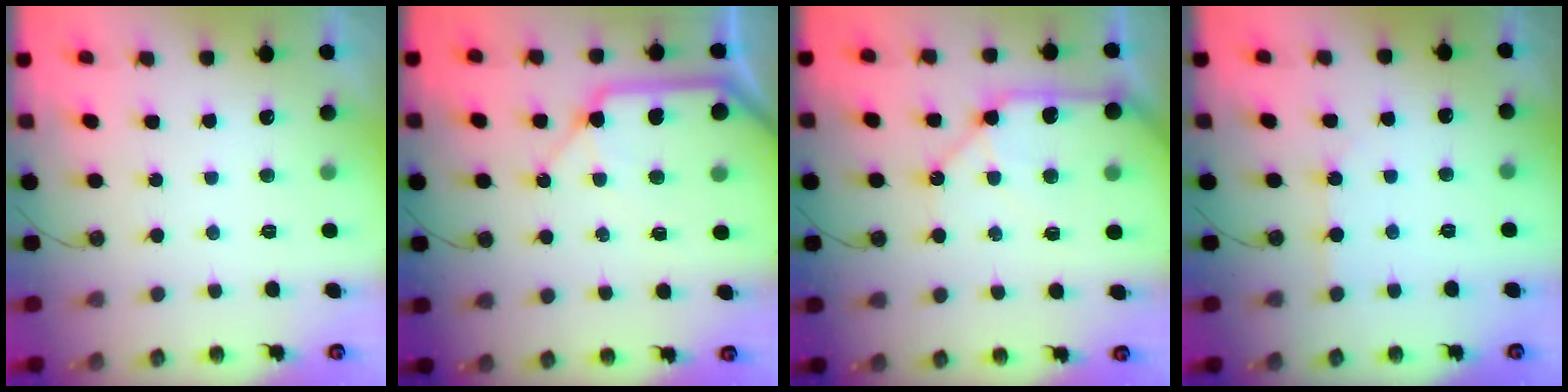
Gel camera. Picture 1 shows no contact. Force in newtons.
{"total": 13.2, "press": 13.1, "slide": 1.6}
{"total": 12.4, "press": 12.3, "slide": 1.6}
{"total": 2.2, "press": 2.2, "slide": 0.4}